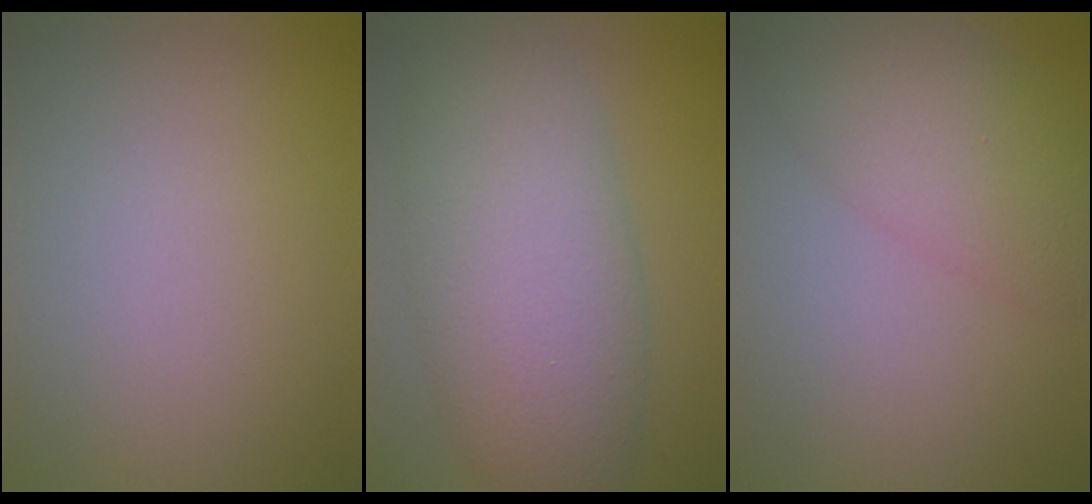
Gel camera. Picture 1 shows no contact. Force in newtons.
{"total": 8.9, "press": 8.9, "slide": 0.3}
{"total": 5.6, "press": 5.6, "slide": 0.2}